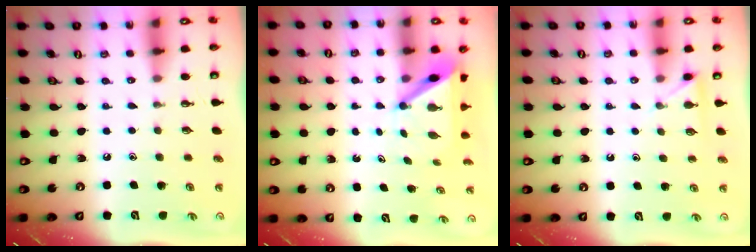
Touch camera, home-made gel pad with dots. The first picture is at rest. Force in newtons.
{"total": 5.9, "press": 5.9, "slide": 0.1}
{"total": 3.8, "press": 3.8, "slide": 0.4}